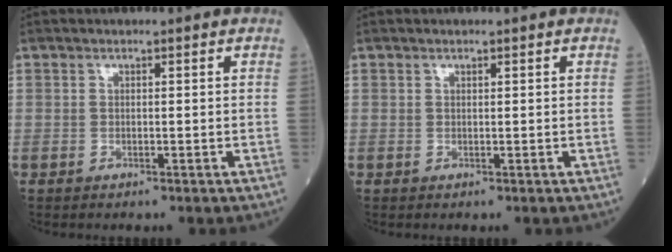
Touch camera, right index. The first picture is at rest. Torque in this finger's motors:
{"motor_torque": [0.03, 0.01, -0.09, -0.01]}